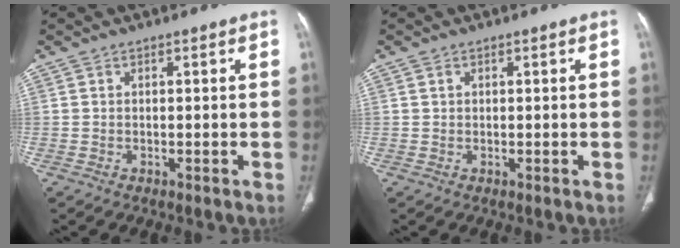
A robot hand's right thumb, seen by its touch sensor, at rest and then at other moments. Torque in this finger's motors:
{"motor_torque": [-0.06, -0.16, -0.36, 0.20, 0.04]}